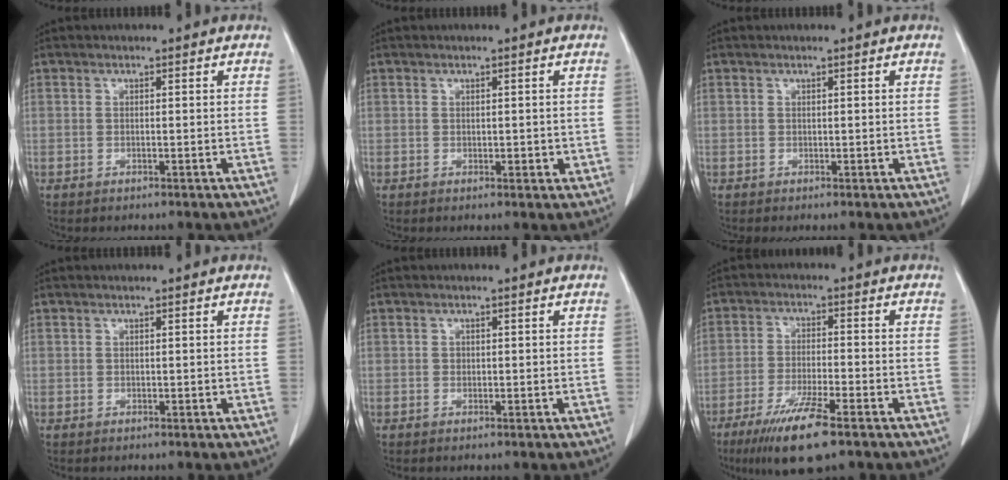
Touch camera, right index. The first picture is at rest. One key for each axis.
{"total": 1.4, "fx": 0.0, "fy": 1.0, "fz": 0.9, "tx": -0.009, "ty": 0.000, "tz": 0.004}
{"total": 0.0}
{"total": 0.0}
{"total": 0.6, "fx": 0.0, "fy": 0.5, "fz": 0.2, "tx": 0.001, "ty": 0.002, "tz": 0.000}
{"total": 9.7, "fx": -6.2, "fy": 0.8, "fz": 7.4, "tx": -0.140, "ty": -0.024, "tz": -0.104}